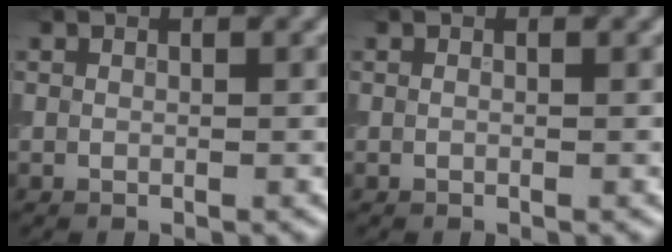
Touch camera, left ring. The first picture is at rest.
{"total": 0.0}